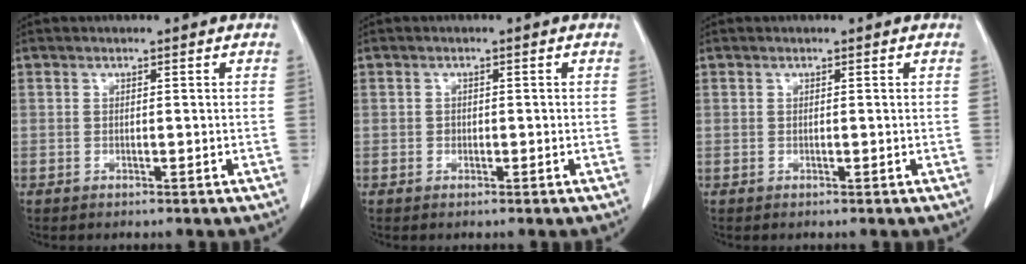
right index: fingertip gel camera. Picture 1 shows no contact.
{"total": 0.8, "force": [-0.2, 0.7, 0.3], "torque": [-0.001, 0.003, -0.003]}
{"total": 0.0}